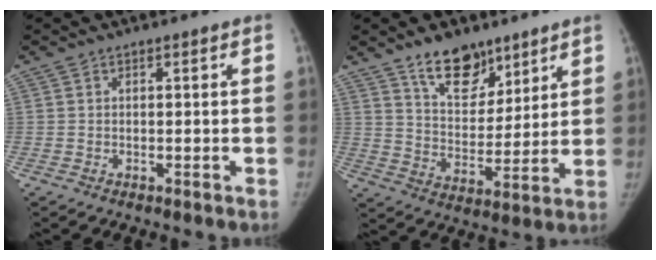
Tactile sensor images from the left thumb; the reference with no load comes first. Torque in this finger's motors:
{"motor_torque": [0.86, -0.28, 1.04, -1.13, 0.18]}